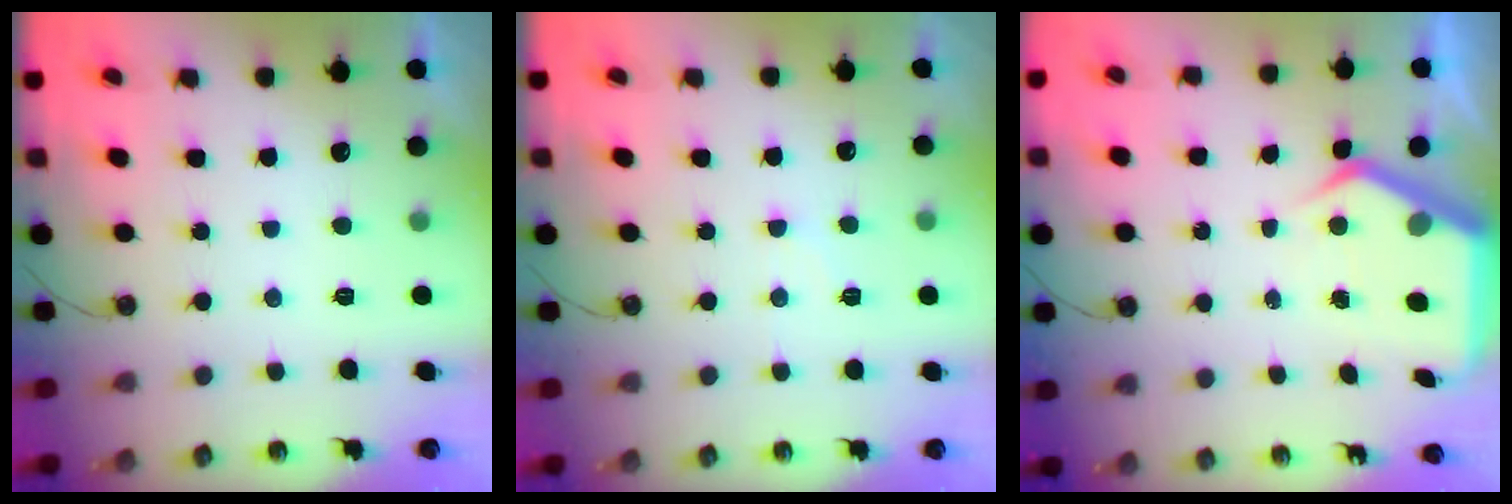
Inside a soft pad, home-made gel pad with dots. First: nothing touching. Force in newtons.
{"total": 6.8, "press": 6.7, "slide": 0.7}
{"total": 6.7, "press": 6.7, "slide": 0.4}